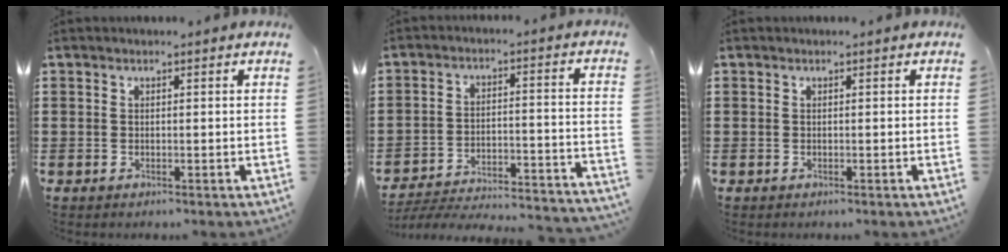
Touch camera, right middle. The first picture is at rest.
{"total": 4.5, "force": [-4.3, 0.1, 1.3], "torque": [-0.032, -0.009, -0.093]}
{"total": 0.0}